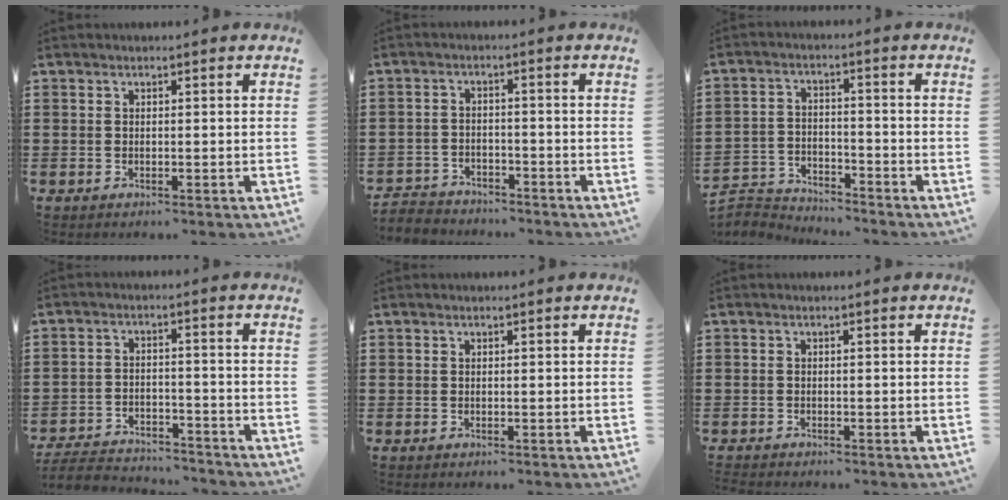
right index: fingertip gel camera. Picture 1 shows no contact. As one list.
[{"total": 2.9, "force": [-2.8, 0.6, -0.2], "torque": [-0.006, 0.001, -0.063]}, {"total": 4.1, "force": [-4.0, 0.8, 0.0], "torque": [-0.014, 0.003, -0.089]}, {"total": 4.6, "force": [-4.5, 0.7, 0.8], "torque": [-0.029, 0.000, -0.095]}, {"total": 0.0}, {"total": 0.6, "force": [-0.6, 0.1, 0.0], "torque": [-0.001, -0.001, -0.013]}]